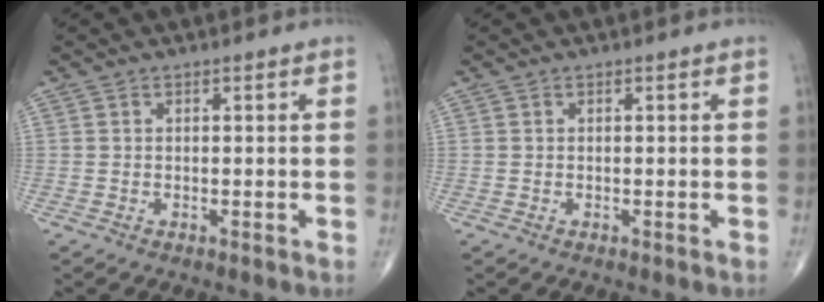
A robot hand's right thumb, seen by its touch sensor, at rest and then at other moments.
{"total": 0.0}